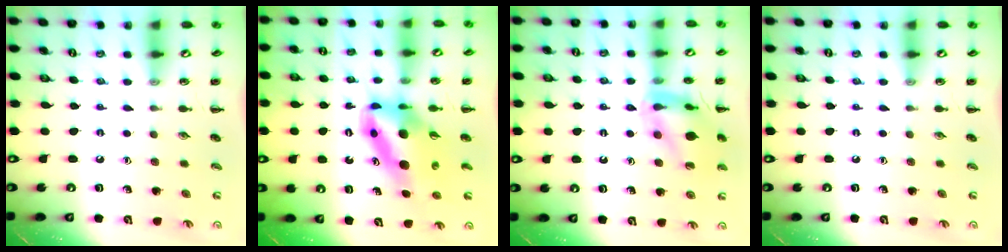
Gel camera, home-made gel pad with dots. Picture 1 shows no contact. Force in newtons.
{"total": 10.2, "press": 9.7, "slide": 3.0}
{"total": 13.9, "press": 13.8, "slide": 1.5}
{"total": 0.0}